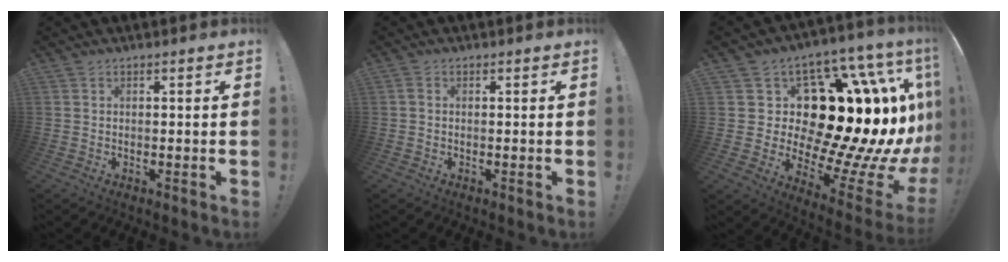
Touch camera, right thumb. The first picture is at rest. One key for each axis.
{"total": 0.8, "fx": -0.2, "fy": 0.5, "fz": 0.6, "tx": -0.021, "ty": 0.006, "tz": -0.002}
{"total": 21.5, "fx": 3.3, "fy": 8.4, "fz": 19.5, "tx": -0.296, "ty": -0.092, "tz": 0.099}